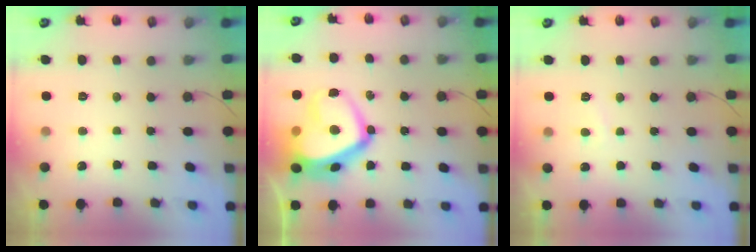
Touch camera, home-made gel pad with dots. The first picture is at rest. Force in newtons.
{"total": 18.5, "press": 18.4, "slide": 1.4}
{"total": 1.3, "press": 1.2, "slide": 0.6}